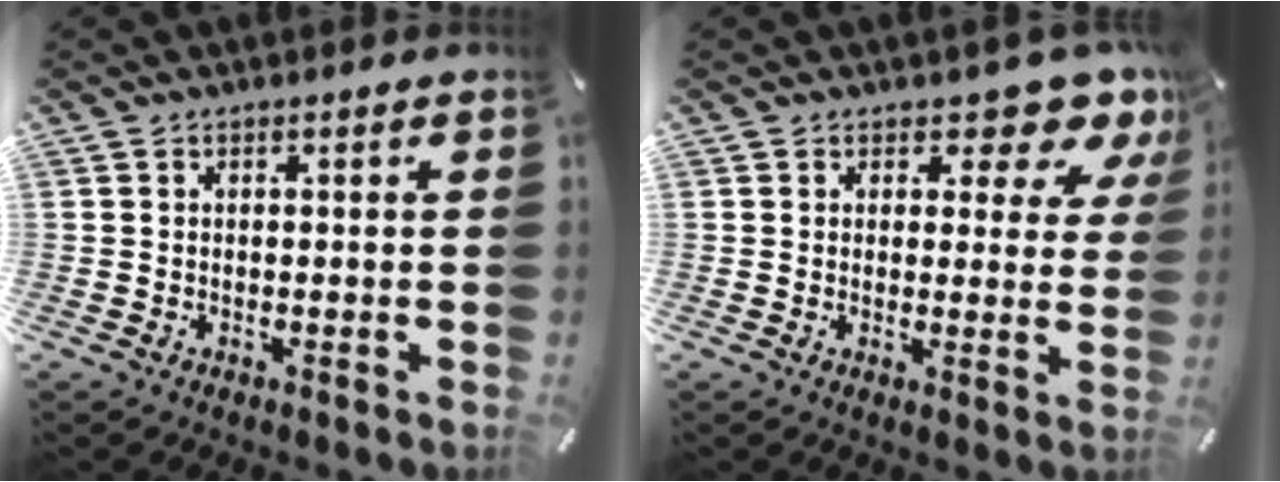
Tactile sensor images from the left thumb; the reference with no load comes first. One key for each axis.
{"total": 8.0, "fx": 5.9, "fy": 3.6, "fz": 4.1, "tx": -0.035, "ty": -0.051, "tz": 0.096}